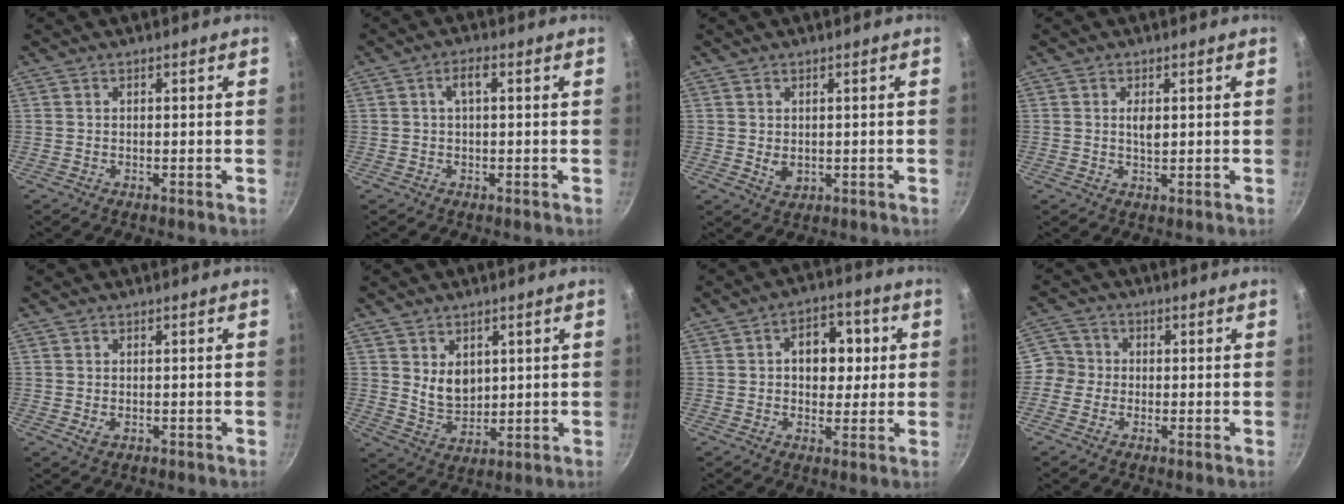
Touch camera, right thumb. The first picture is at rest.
{"total": 2.7, "force": [0.4, 1.1, 2.5], "torque": [-0.051, 0.012, 0.005]}
{"total": 2.5, "force": [0.1, 1.6, 1.9], "torque": [-0.033, -0.005, 0.009]}
{"total": 2.5, "force": [0.5, 1.2, 2.1], "torque": [-0.031, -0.004, 0.009]}
{"total": 1.6, "force": [-0.2, 1.0, 1.2], "torque": [-0.021, -0.003, 0.001]}
{"total": 6.7, "force": [2.1, 4.9, 4.1], "torque": [-0.052, -0.022, 0.050]}
{"total": 9.8, "force": [1.6, 7.1, 6.6], "torque": [-0.050, 0.007, 0.015]}
{"total": 4.6, "force": [-0.8, 4.4, 1.0], "torque": [0.013, 0.013, -0.032]}